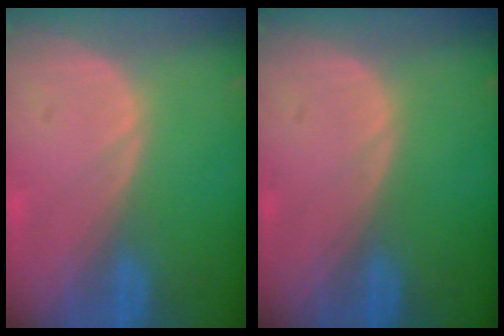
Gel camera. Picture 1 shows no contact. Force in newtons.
{"total": 0.0}